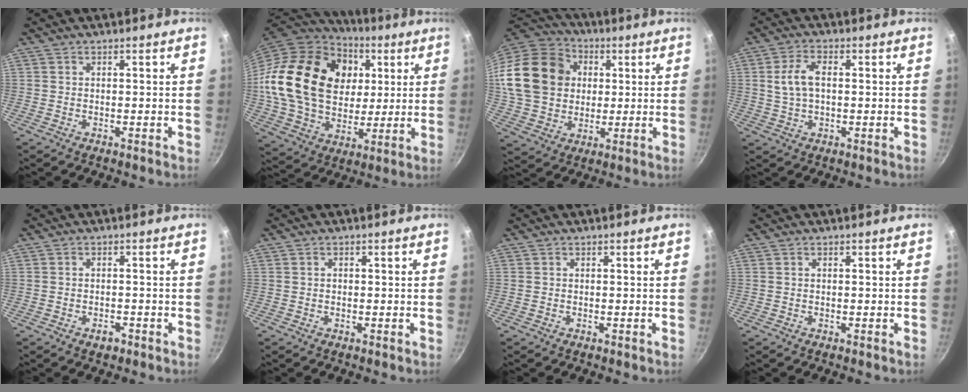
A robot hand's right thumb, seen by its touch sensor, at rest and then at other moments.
{"total": 26.7, "force": [6.3, 19.7, 16.9], "torque": [-0.279, 0.002, 0.117]}
{"total": 22.7, "force": [3.7, 18.7, 12.5], "torque": [-0.230, 0.031, 0.068]}
{"total": 6.2, "force": [0.6, 3.6, 5.1], "torque": [-0.098, 0.013, 0.011]}
{"total": 2.1, "force": [-1.3, 1.2, 1.1], "torque": [-0.013, 0.012, -0.017]}
{"total": 0.7, "force": [0.1, 0.6, 0.4], "torque": [-0.004, 0.004, 0.001]}
{"total": 0.0}
{"total": 0.0}